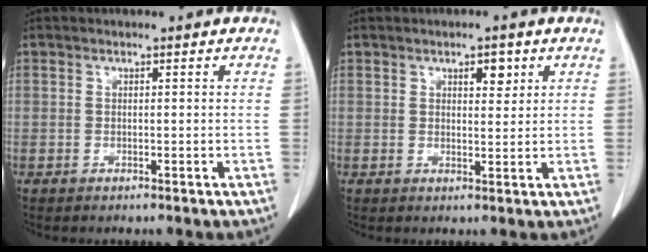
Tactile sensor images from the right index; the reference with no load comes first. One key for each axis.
{"total": 2.8, "fx": 1.5, "fy": 1.2, "fz": 2.1, "tx": -0.029, "ty": -0.002, "tz": 0.023}